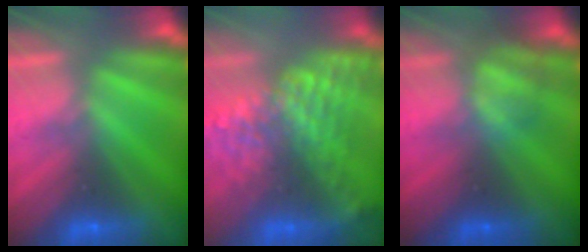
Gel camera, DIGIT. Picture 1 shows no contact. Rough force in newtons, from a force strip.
{"total": 7.7}
{"total": 2.4}